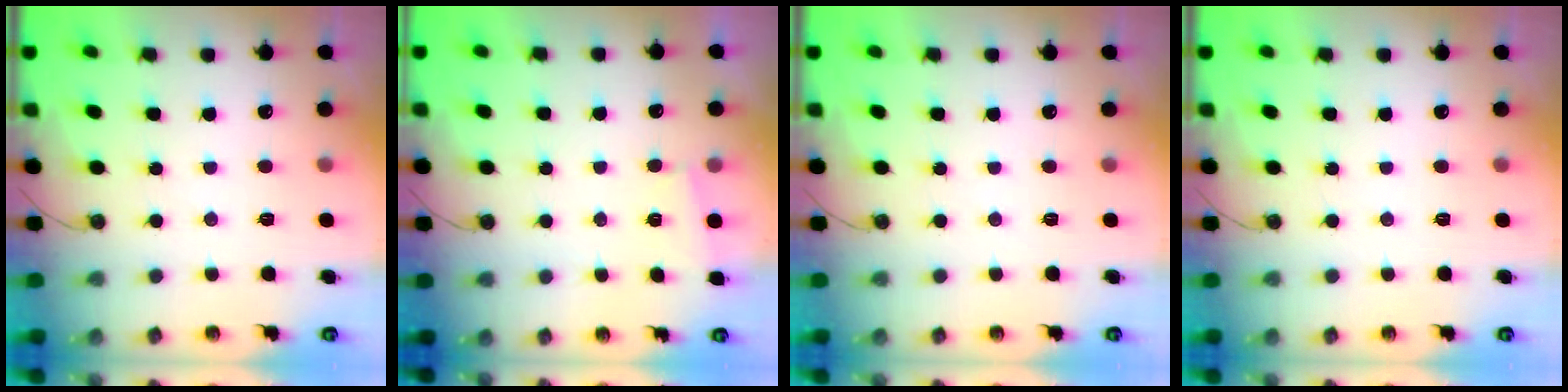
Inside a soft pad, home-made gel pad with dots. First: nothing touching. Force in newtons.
{"total": 1.0, "press": 0.9, "slide": 0.4}
{"total": 0.0}
{"total": 0.0}